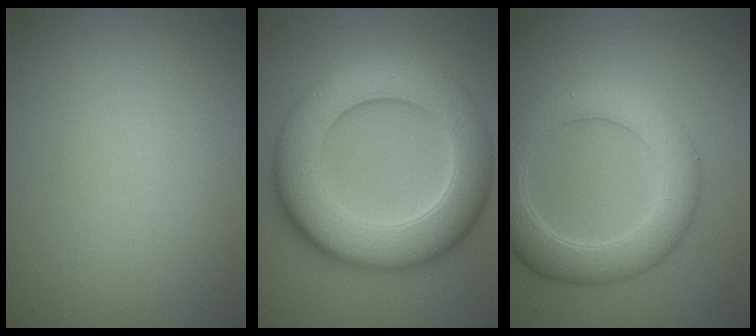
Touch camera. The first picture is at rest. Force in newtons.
{"total": 10.7, "press": 10.7, "slide": 0.6}
{"total": 5.8, "press": 5.8, "slide": 0.2}